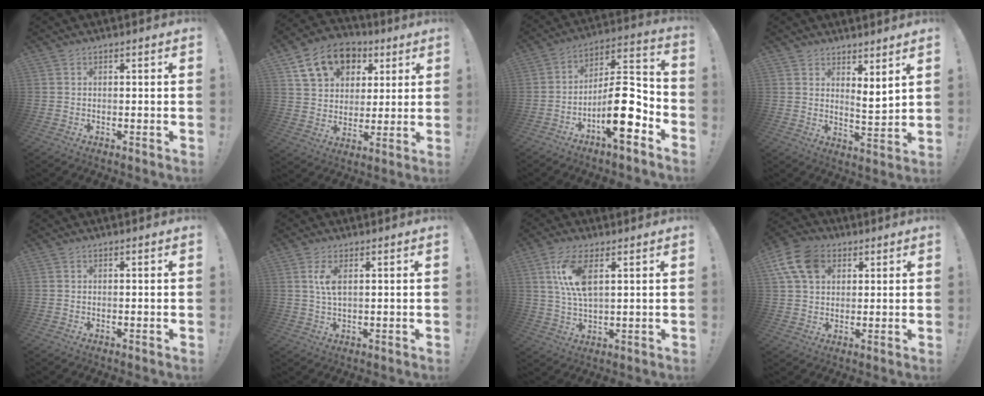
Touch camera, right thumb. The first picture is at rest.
{"total": 15.7, "force": [7.5, 11.4, 7.9], "torque": [-0.121, -0.026, 0.142]}
{"total": 16.7, "force": [-6.7, 5.2, 14.4], "torque": [-0.243, 0.036, -0.103]}
{"total": 5.0, "force": [4.5, 0.5, 2.0], "torque": [-0.031, -0.043, 0.080]}
{"total": 0.0}
{"total": 4.5, "force": [1.3, 1.6, 4.1], "torque": [-0.074, -0.006, 0.017]}
{"total": 10.2, "force": [3.6, 3.8, 8.8], "torque": [-0.174, -0.011, 0.065]}
{"total": 12.1, "force": [5.0, 8.6, 6.9], "torque": [-0.119, -0.009, 0.100]}